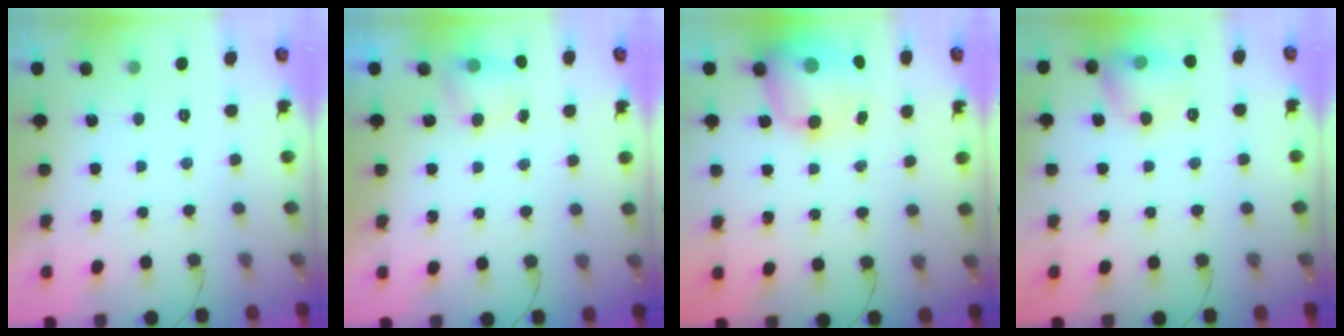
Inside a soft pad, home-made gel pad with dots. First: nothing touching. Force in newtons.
{"total": 4.7, "press": 4.6, "slide": 1.0}
{"total": 12.7, "press": 12.2, "slide": 3.4}
{"total": 10.6, "press": 10.5, "slide": 1.6}